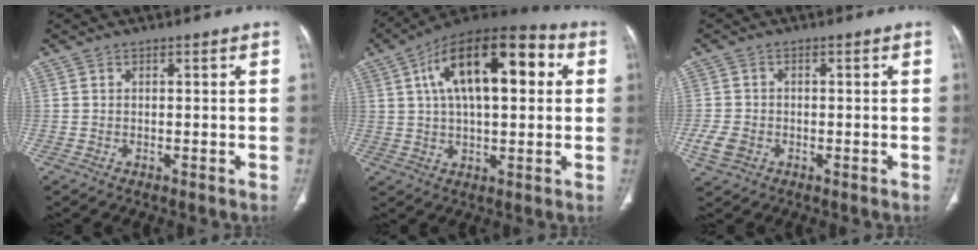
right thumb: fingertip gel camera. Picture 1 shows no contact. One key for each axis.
{"total": 21.0, "fx": 5.5, "fy": 9.6, "fz": 17.9, "tx": -0.272, "ty": 0.023, "tz": 0.078}
{"total": 4.1, "fx": -1.4, "fy": 3.2, "fz": 2.2, "tx": -0.045, "ty": 0.007, "tz": -0.022}